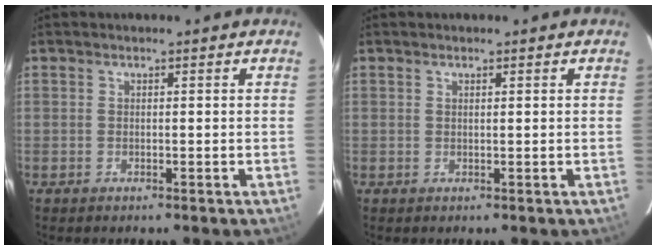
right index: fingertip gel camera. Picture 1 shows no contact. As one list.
[{"total": 0.6, "force": [0.4, -0.3, 0.4], "torque": [-0.006, 0.001, 0.006]}]